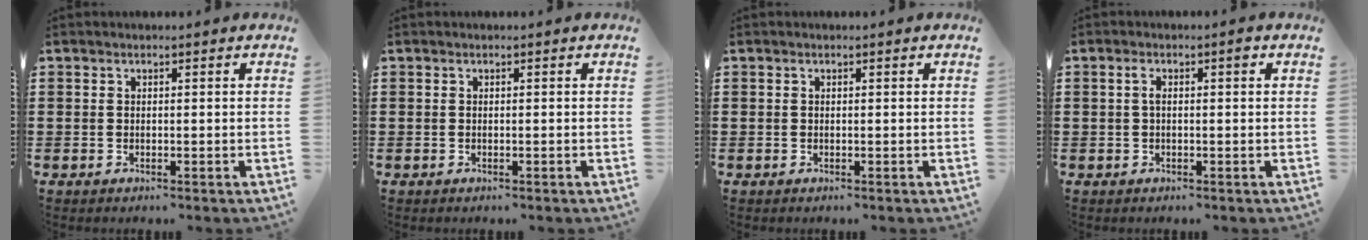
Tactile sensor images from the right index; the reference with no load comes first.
{"total": 0.0}
{"total": 0.0}
{"total": 2.2, "force": [0.3, 0.6, 2.1], "torque": [-0.034, 0.001, 0.001]}